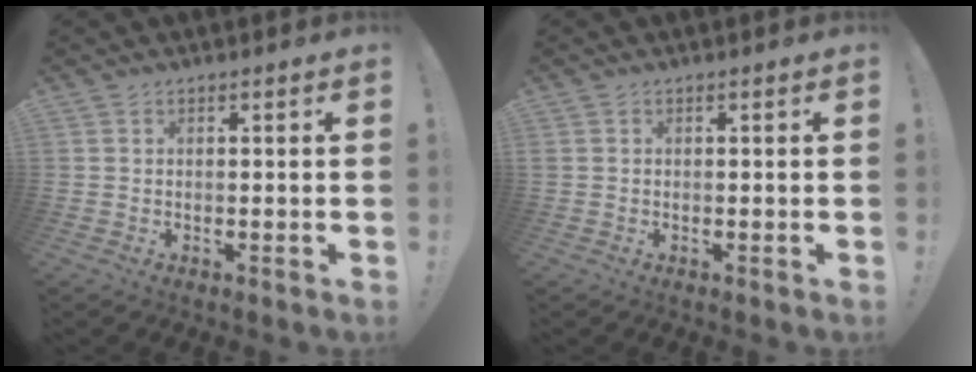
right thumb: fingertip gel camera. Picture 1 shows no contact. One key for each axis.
{"total": 0.6, "fx": -0.1, "fy": 0.6, "fz": 0.1, "tx": -0.001, "ty": 0.003, "tz": -0.001}